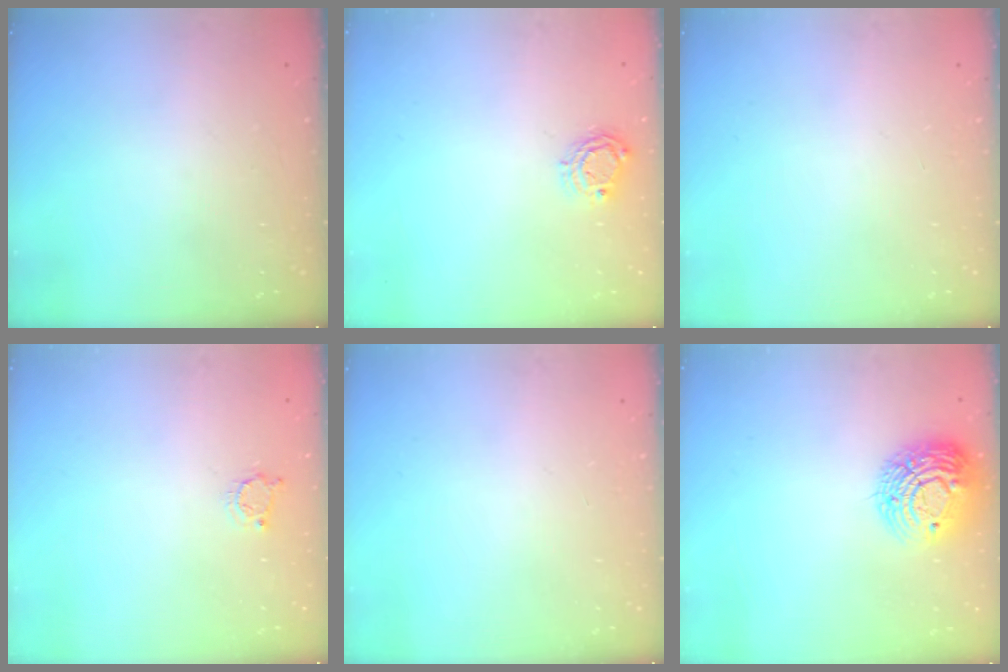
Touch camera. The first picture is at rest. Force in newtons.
{"total": 5.4, "press": 5.4, "slide": 0.2}
{"total": 0.0}
{"total": 3.6, "press": 3.6, "slide": 0.4}
{"total": 0.0}
{"total": 13.0, "press": 13.0, "slide": 1.0}